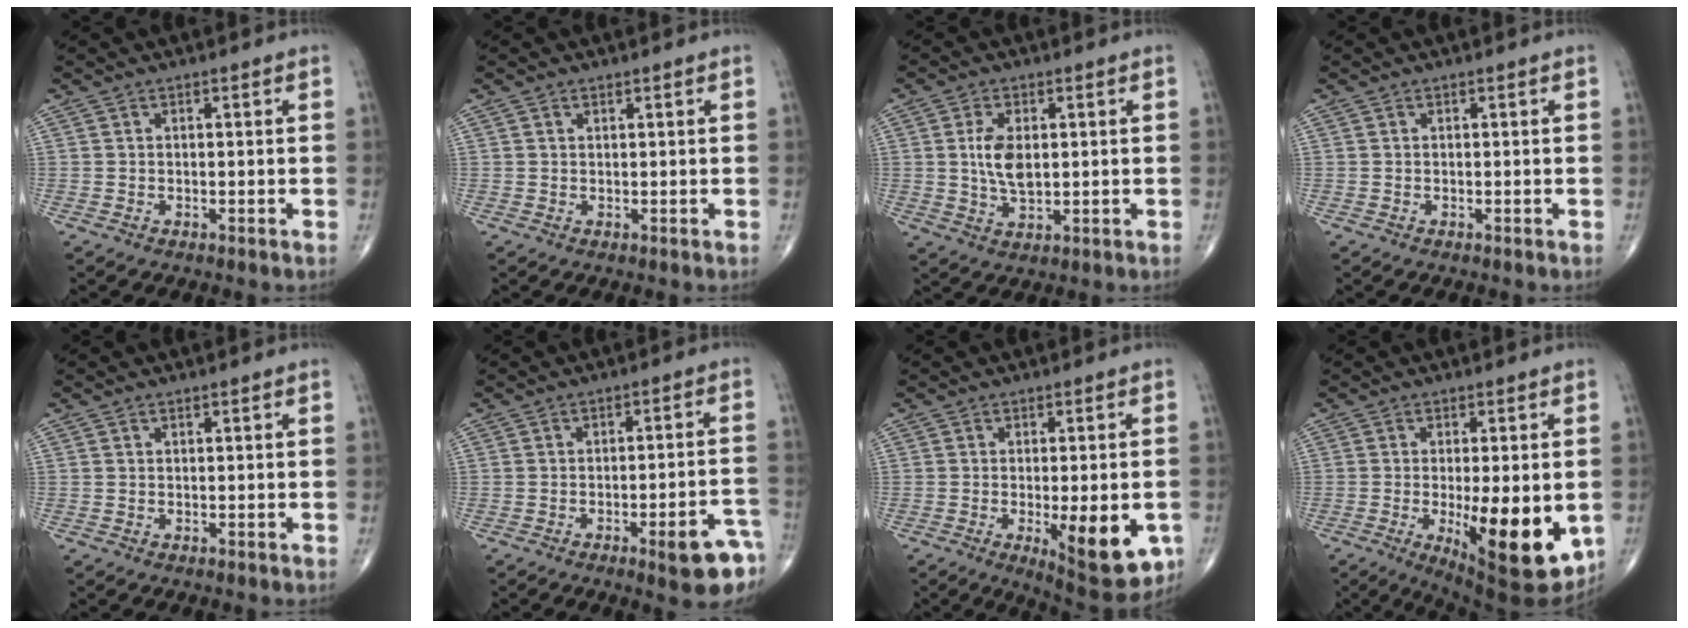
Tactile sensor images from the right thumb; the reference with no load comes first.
{"total": 0.5, "force": [0.4, 0.3, 0.2], "torque": [-0.004, -0.002, 0.006]}
{"total": 6.7, "force": [0.9, 3.6, 5.6], "torque": [-0.103, -0.007, 0.020]}
{"total": 0.0}
{"total": 0.0}
{"total": 9.9, "force": [-4.9, 2.2, 8.4], "torque": [-0.094, 0.025, -0.054]}
{"total": 13.5, "force": [-3.6, 4.6, 12.2], "torque": [-0.150, -0.015, -0.035]}
{"total": 17.9, "force": [-3.5, 6.1, 16.5], "torque": [-0.209, -0.029, -0.029]}